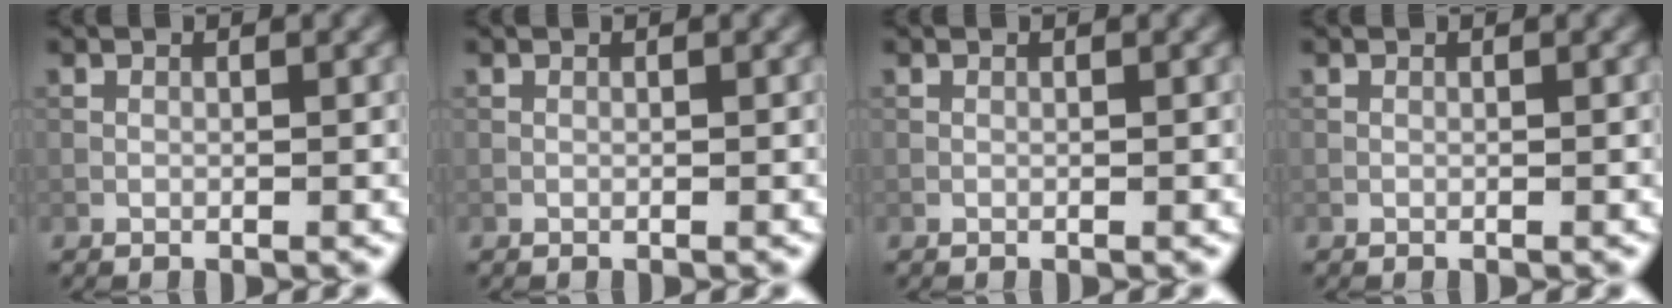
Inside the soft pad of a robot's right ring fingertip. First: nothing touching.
{"total": 0.0}
{"total": 0.0}
{"total": 0.0}